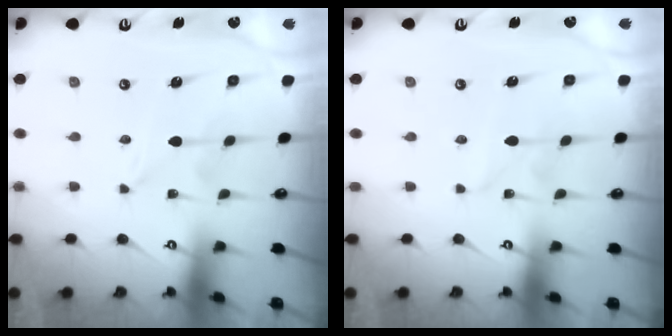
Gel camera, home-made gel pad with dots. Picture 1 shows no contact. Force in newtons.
{"total": 1.2, "press": 1.2, "slide": 0.1}